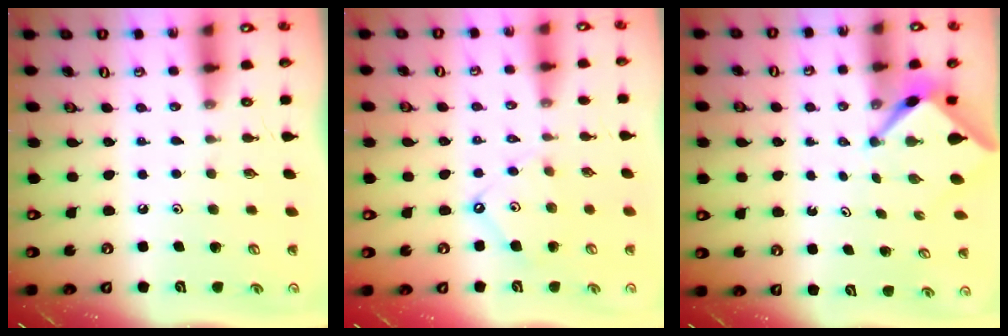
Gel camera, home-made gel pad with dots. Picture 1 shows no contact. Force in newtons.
{"total": 7.4, "press": 7.3, "slide": 0.9}
{"total": 3.3, "press": 3.3, "slide": 0.2}